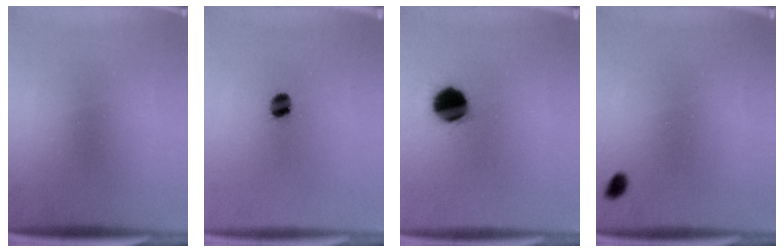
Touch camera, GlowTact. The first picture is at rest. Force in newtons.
{"total": 3.5}
{"total": 9.4}
{"total": 1.3}